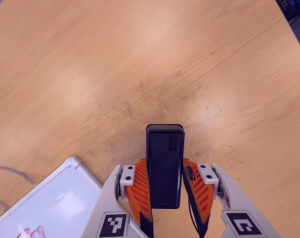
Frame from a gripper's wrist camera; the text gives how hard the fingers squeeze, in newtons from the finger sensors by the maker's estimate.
{"total": 3.5, "left": 2.0, "right": 5.0}